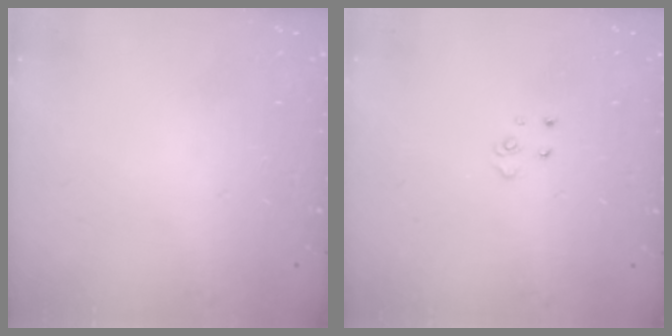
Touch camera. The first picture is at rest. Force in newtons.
{"total": 2.6, "press": 2.6, "slide": 0.3}